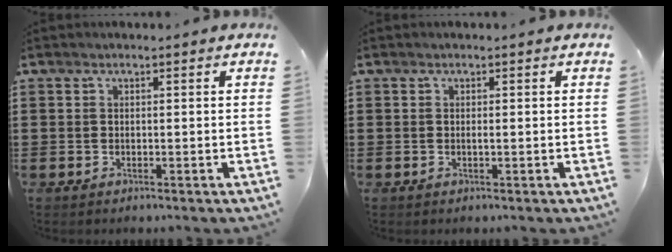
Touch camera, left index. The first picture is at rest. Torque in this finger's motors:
{"motor_torque": [0.11, 0.00, 0.00, 0.01]}